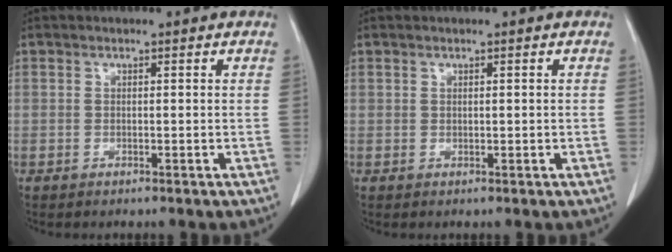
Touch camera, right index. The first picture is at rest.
{"total": 0.0}